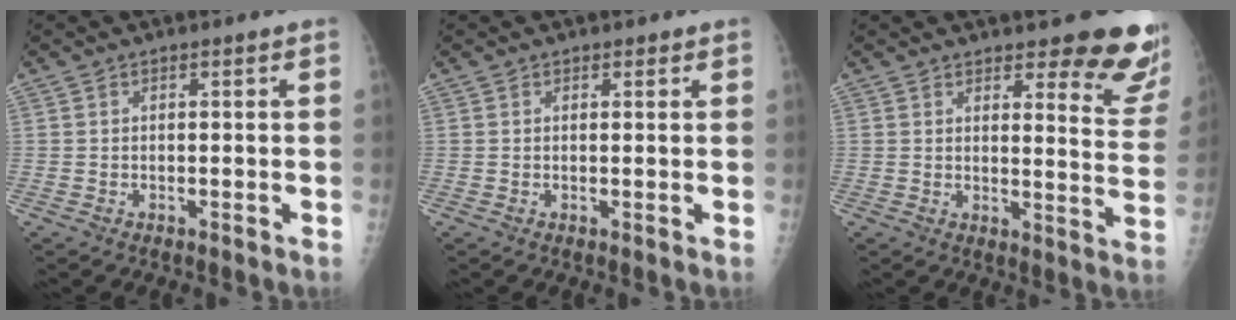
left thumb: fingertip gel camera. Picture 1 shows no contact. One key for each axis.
{"total": 0.7, "fx": 0.5, "fy": 0.4, "fz": 0.2, "tx": 0.004, "ty": -0.003, "tz": 0.004}
{"total": 12.4, "fx": 10.3, "fy": 3.2, "fz": 6.2, "tx": -0.033, "ty": -0.079, "tz": 0.105}